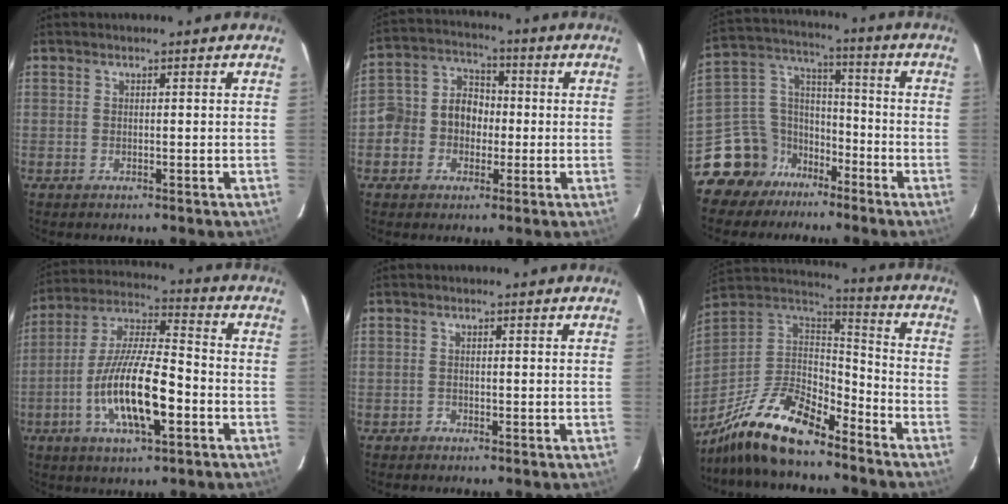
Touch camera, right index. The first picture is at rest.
{"total": 9.0, "force": [-2.2, 8.0, 3.7], "torque": [-0.077, 0.033, -0.041]}
{"total": 13.0, "force": [-9.8, 8.4, 1.5], "torque": [-0.056, 0.064, -0.175]}
{"total": 16.2, "force": [-5.2, 4.5, 14.6], "torque": [-0.287, -0.005, -0.097]}
{"total": 1.1, "force": [-0.4, 1.0, -0.1], "torque": [0.002, 0.004, -0.004]}
{"total": 19.7, "force": [-14.8, 6.4, 11.3], "torque": [-0.243, -0.014, -0.274]}